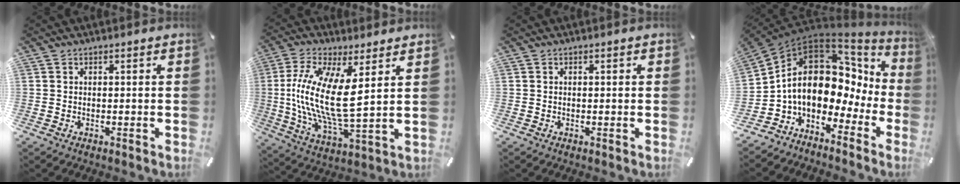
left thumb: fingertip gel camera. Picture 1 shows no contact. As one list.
[{"total": 15.7, "force": [2.8, 5.3, 14.5], "torque": [-0.320, -0.017, 0.045]}, {"total": 0.7, "force": [-0.1, 0.3, 0.7], "torque": [-0.012, 0.001, -0.003]}, {"total": 15.6, "force": [1.0, 11.0, 11.0], "torque": [-0.210, -0.021, 0.014]}]